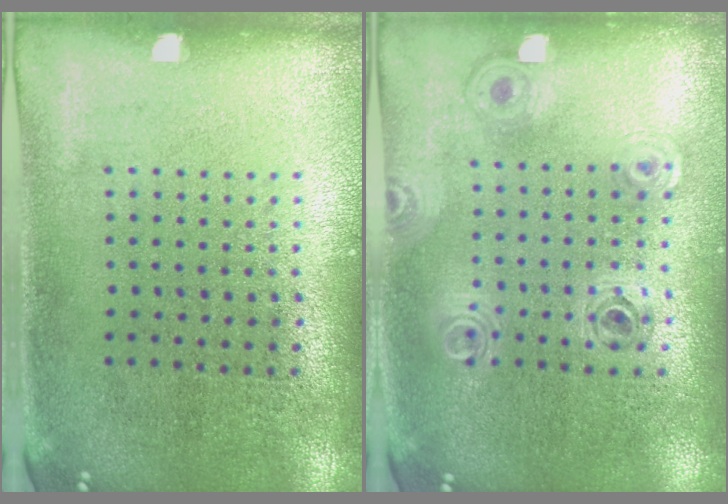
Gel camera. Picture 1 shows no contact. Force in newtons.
{"total": 0.9, "press": 0.9, "slide": 0.1}